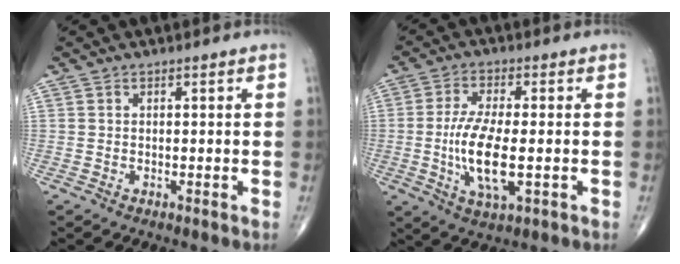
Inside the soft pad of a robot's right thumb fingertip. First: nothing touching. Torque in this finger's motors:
{"motor_torque": [2.00, 3.01, 1.34, 0.23, 0.21]}